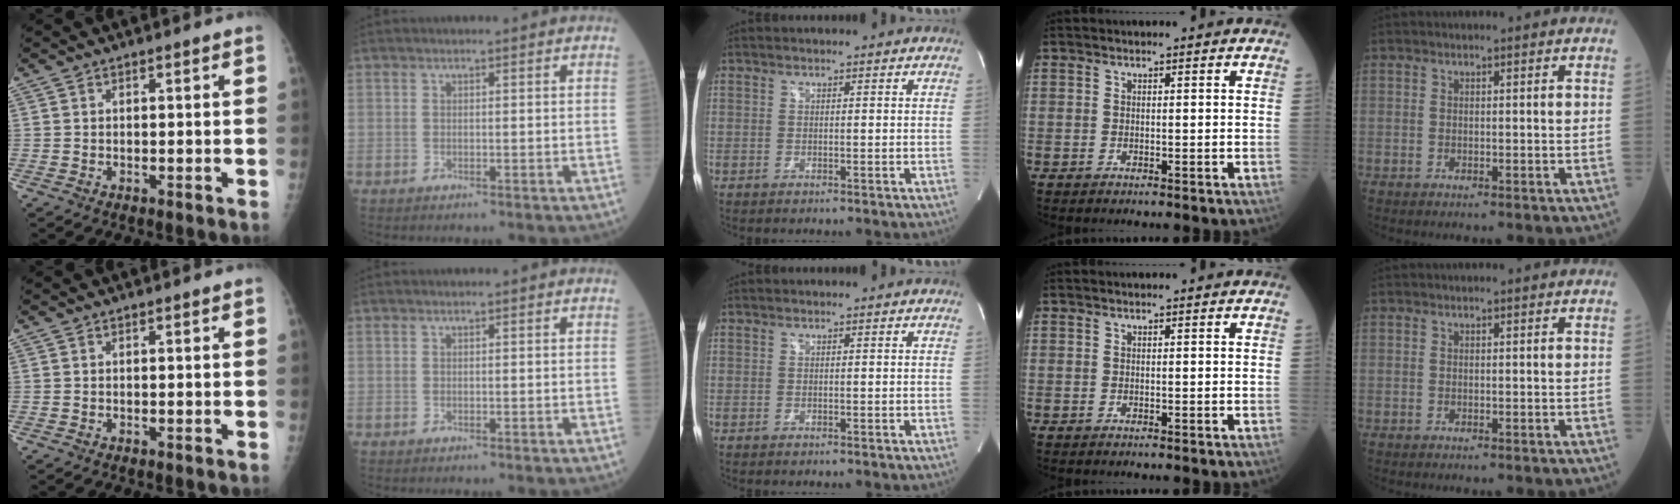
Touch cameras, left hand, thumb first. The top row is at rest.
{}